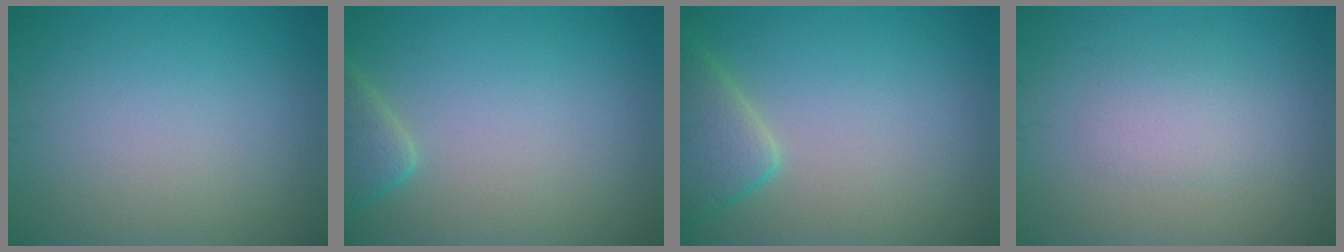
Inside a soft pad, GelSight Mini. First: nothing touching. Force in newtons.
{"total": 2.4, "press": 2.4, "slide": 0.3}
{"total": 4.2, "press": 4.1, "slide": 0.3}
{"total": 1.8, "press": 1.8, "slide": 0.1}